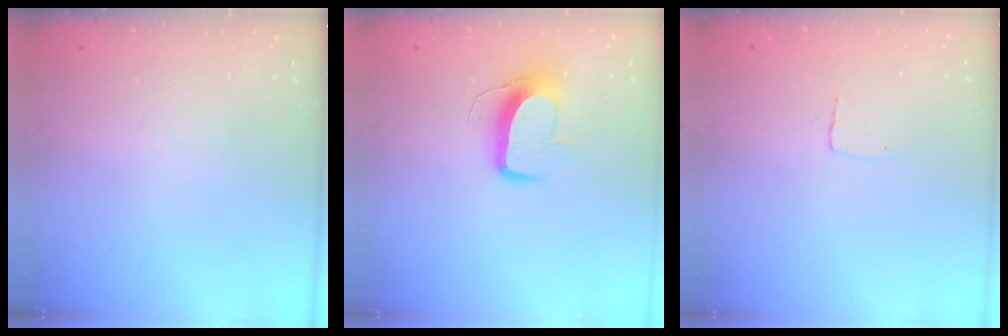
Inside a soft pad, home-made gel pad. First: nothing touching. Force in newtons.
{"total": 10.5, "press": 10.5, "slide": 0.8}
{"total": 2.6, "press": 2.6, "slide": 0.1}